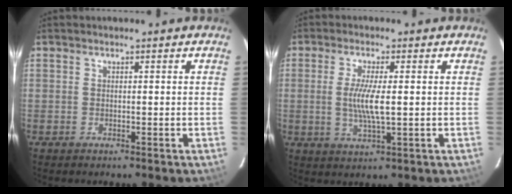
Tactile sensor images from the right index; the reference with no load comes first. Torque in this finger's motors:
{"motor_torque": [0.75, -0.21, 0.58, 0.14]}